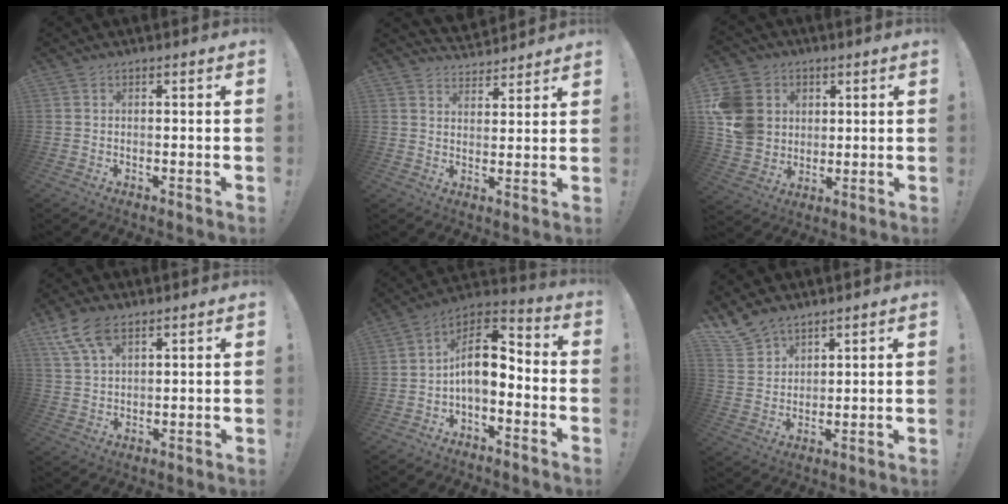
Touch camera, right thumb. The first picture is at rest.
{"total": 4.9, "force": [4.4, 2.0, 0.3], "torque": [0.002, -0.036, 0.082]}
{"total": 14.3, "force": [2.6, 12.7, 6.0], "torque": [-0.100, -0.008, 0.056]}
{"total": 8.8, "force": [5.3, 4.2, 5.6], "torque": [-0.117, -0.015, 0.103]}
{"total": 10.8, "force": [-0.1, 6.1, 8.8], "torque": [-0.155, 0.003, -0.003]}
{"total": 7.4, "force": [6.0, 3.9, 1.6], "torque": [-0.039, -0.038, 0.122]}